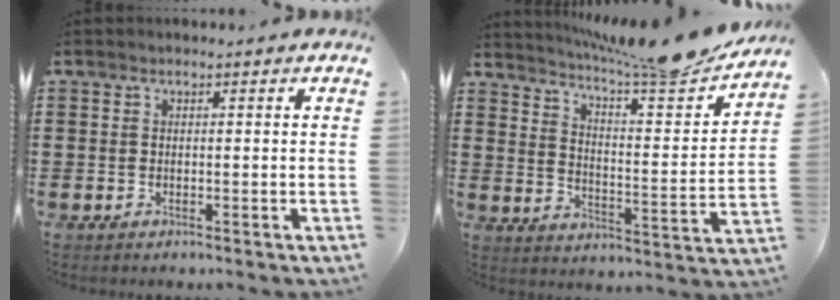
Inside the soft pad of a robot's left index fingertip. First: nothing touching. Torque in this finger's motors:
{"motor_torque": [2.14, 0.00, 0.14, 0.12]}